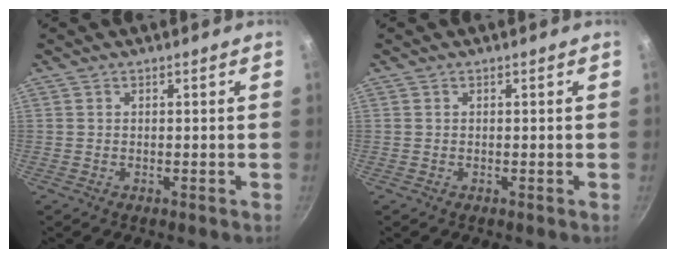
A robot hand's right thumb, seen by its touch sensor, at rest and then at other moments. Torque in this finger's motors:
{"motor_torque": [-0.08, 0.08, 0.13, 0.04, 0.00]}